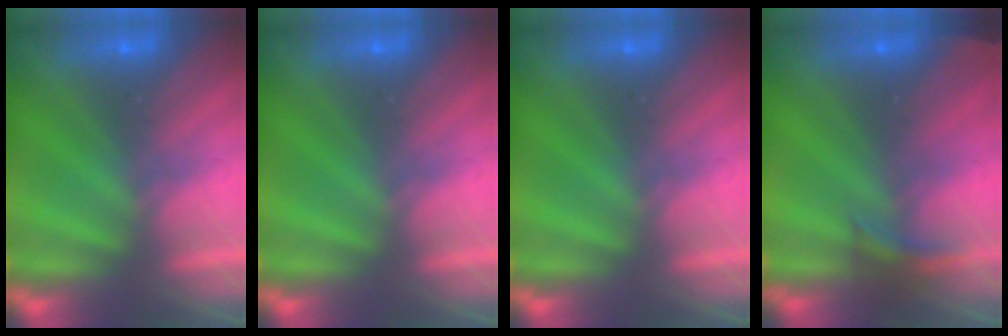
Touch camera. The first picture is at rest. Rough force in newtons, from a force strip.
{"total": 0.0}
{"total": 0.0}
{"total": 2.8}